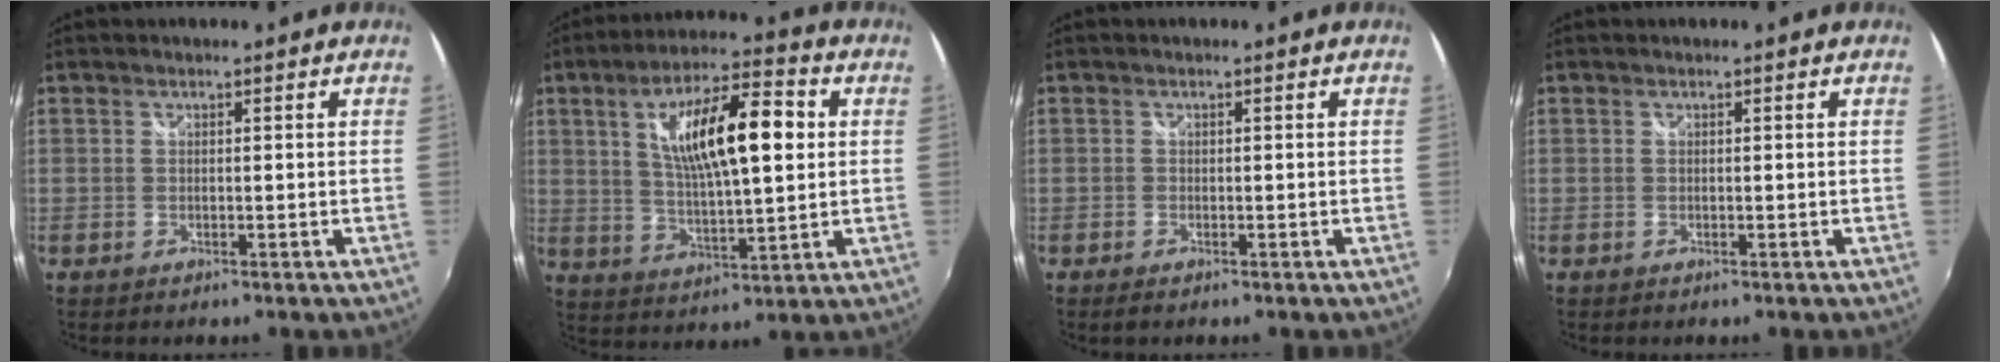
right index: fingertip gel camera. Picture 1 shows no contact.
{"total": 16.2, "force": [3.8, 4.9, 15.0], "torque": [-0.257, 0.018, 0.067]}
{"total": 1.1, "force": [-0.9, 0.5, 0.5], "torque": [-0.011, -0.007, -0.018]}
{"total": 0.0}